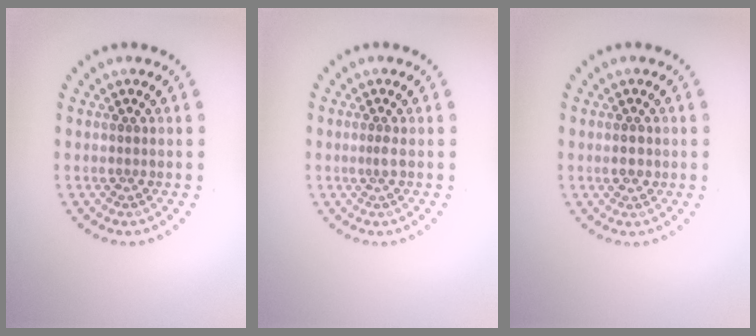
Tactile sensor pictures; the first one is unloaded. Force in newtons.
{"total": 0.8, "press": 0.5, "slide": 0.6}
{"total": 1.0, "press": 1.0, "slide": 0.2}